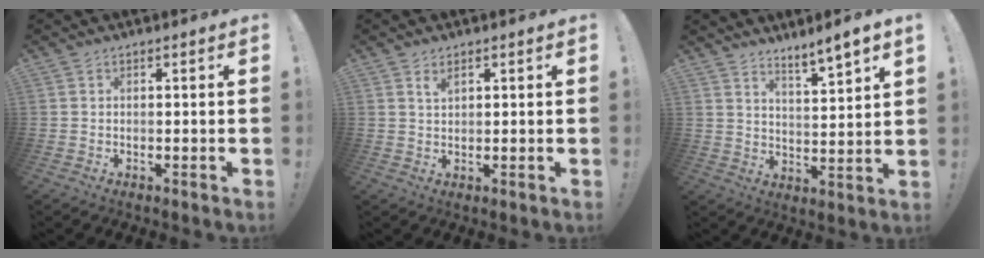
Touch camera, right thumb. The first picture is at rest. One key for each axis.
{"total": 2.4, "fx": 1.5, "fy": 1.1, "fz": 1.5, "tx": -0.023, "ty": -0.003, "tz": 0.025}
{"total": 6.3, "fx": 5.3, "fy": -0.5, "fz": 3.3, "tx": -0.046, "ty": -0.047, "tz": 0.087}